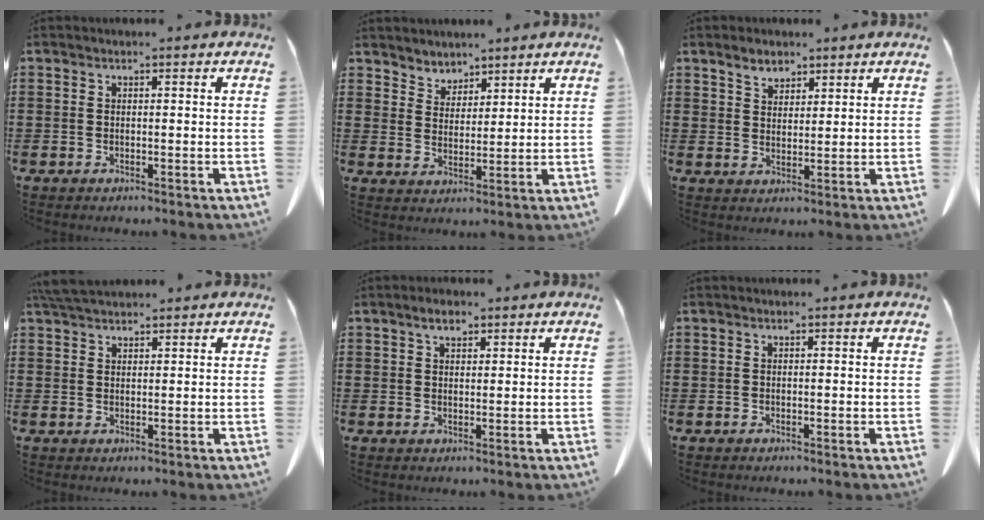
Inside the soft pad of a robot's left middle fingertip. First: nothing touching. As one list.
[{"total": 3.7, "force": [3.4, 1.3, -0.5], "torque": [-0.005, -0.010, 0.066]}, {"total": 3.5, "force": [2.7, 1.9, 1.2], "torque": [-0.031, 0.008, 0.051]}, {"total": 3.5, "force": [3.3, 0.7, 1.2], "torque": [-0.033, -0.002, 0.064]}, {"total": 2.6, "force": [1.8, 1.1, 1.5], "torque": [-0.025, 0.001, 0.032]}, {"total": 0.0}]